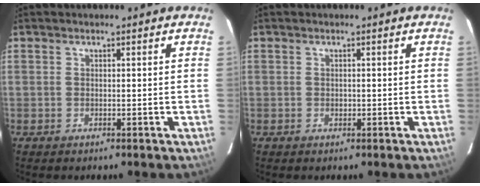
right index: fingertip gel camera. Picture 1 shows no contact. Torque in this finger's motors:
{"motor_torque": [-0.07, 0.01, 0.10, 0.01]}